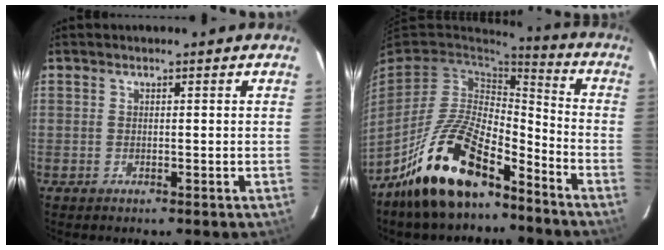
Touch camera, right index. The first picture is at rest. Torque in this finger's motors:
{"motor_torque": [0.89, -0.84, 1.06, 0.21]}